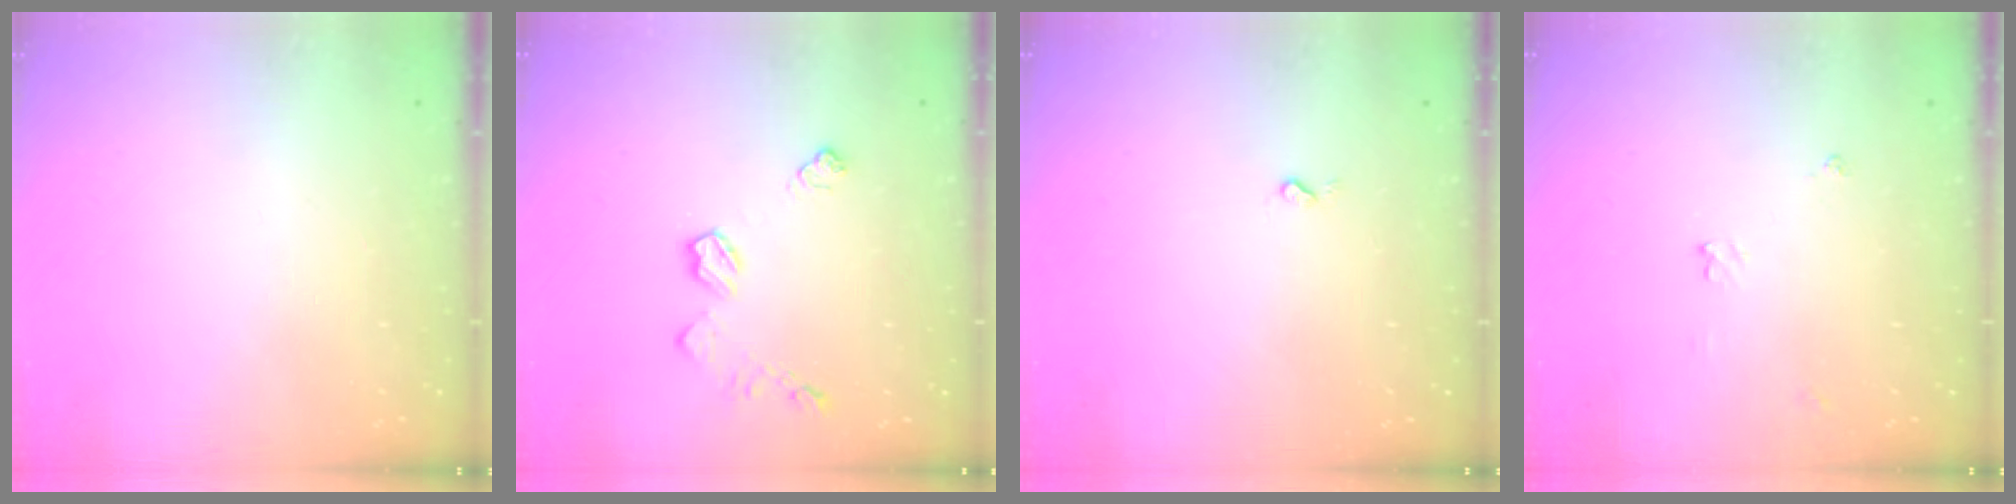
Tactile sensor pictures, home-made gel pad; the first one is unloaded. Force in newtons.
{"total": 7.9, "press": 7.9, "slide": 0.3}
{"total": 2.7, "press": 2.6, "slide": 0.4}
{"total": 3.6, "press": 3.5, "slide": 0.5}